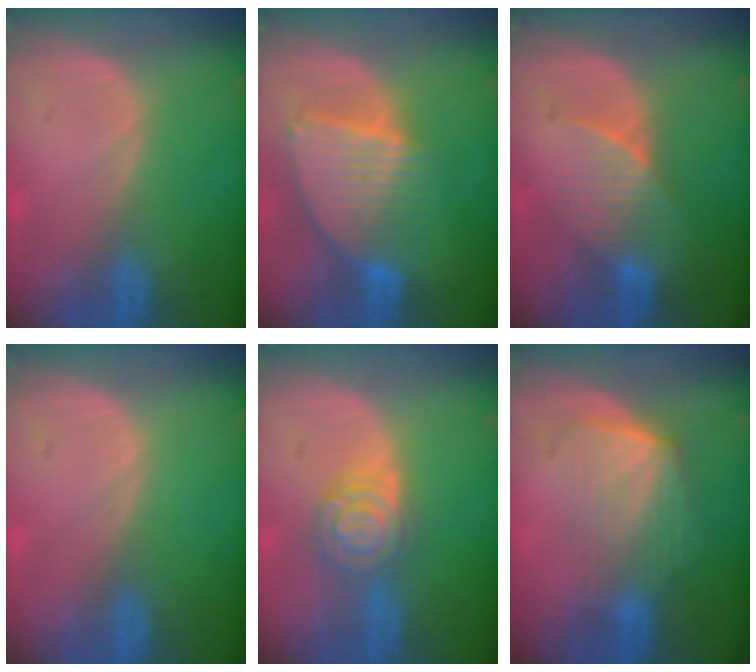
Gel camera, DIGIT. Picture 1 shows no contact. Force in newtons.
{"total": 8.6, "press": 7.4, "slide": 4.3}
{"total": 5.2, "press": 5.1, "slide": 1.3}
{"total": 0.0}
{"total": 6.3, "press": 6.3, "slide": 0.4}
{"total": 7.3, "press": 6.6, "slide": 3.2}